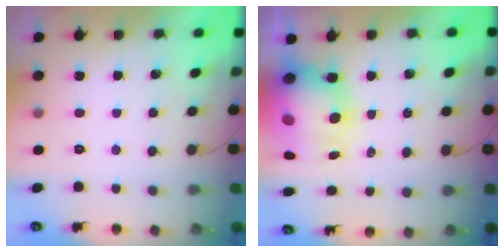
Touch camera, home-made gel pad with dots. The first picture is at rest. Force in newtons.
{"total": 12.3, "press": 12.0, "slide": 2.7}